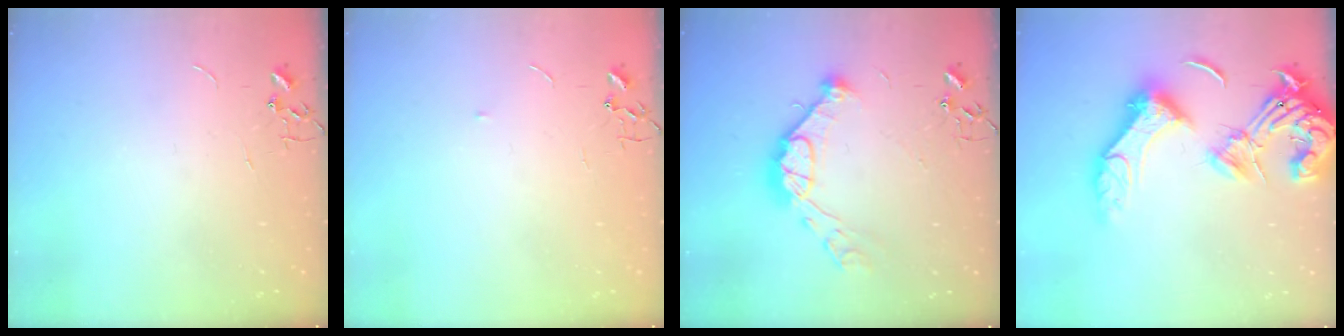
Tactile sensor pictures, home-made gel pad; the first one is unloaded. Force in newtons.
{"total": 3.4, "press": 3.3, "slide": 0.5}
{"total": 14.2, "press": 14.1, "slide": 1.8}
{"total": 20.7, "press": 20.5, "slide": 2.6}